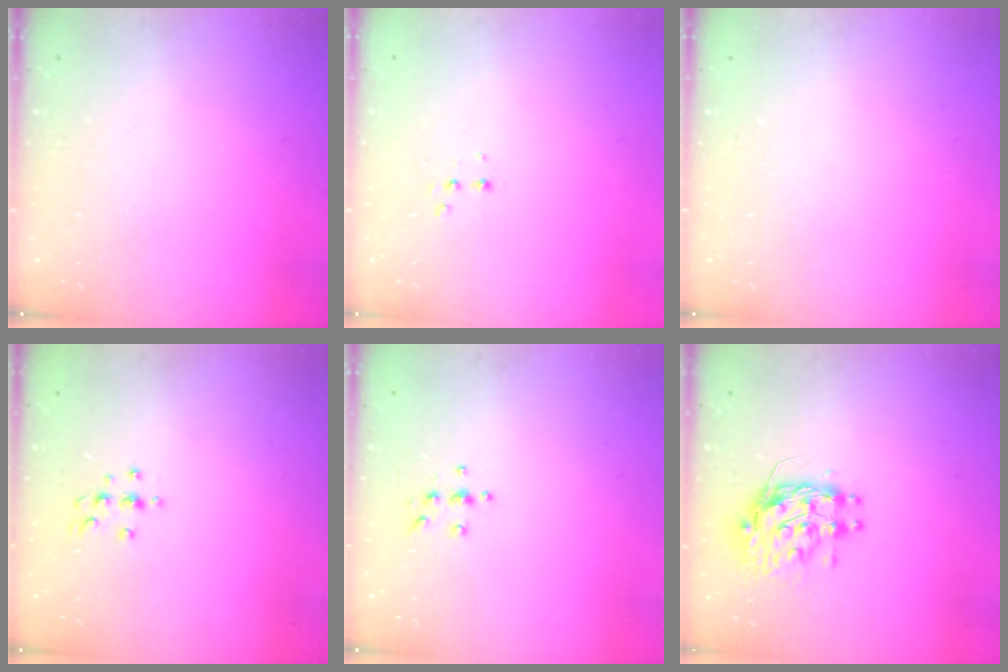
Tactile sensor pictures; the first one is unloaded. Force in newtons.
{"total": 4.1, "press": 4.0, "slide": 0.8}
{"total": 0.0}
{"total": 4.0, "press": 3.9, "slide": 0.5}
{"total": 4.6, "press": 4.6, "slide": 0.5}
{"total": 10.6, "press": 10.5, "slide": 0.8}